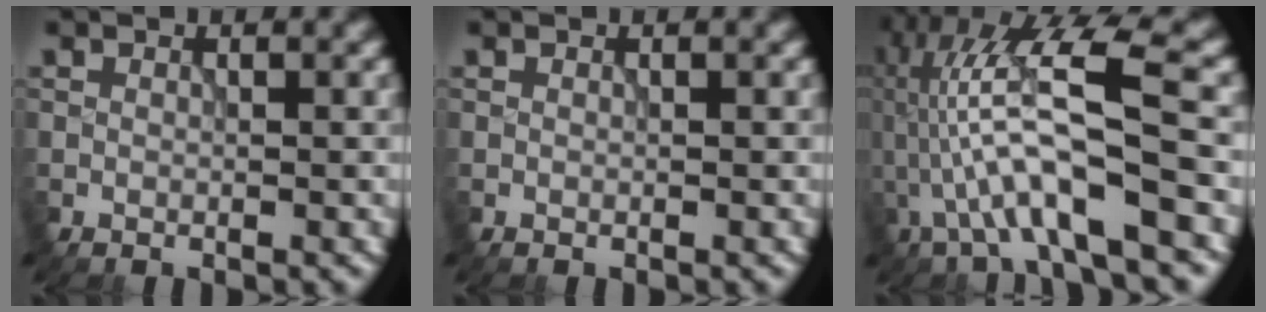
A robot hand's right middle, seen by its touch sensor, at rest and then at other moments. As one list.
[{"total": 0.0}, {"total": 9.8, "force": [-1.7, 1.9, 9.4], "torque": [-0.185, 0.024, -0.033]}]